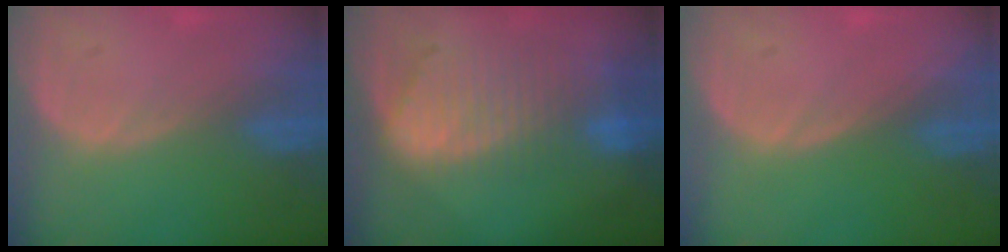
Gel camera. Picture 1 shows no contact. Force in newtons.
{"total": 9.1, "press": 8.0, "slide": 4.3}
{"total": 0.0}